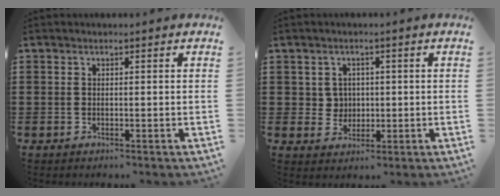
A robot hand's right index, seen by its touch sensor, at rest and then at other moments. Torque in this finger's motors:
{"motor_torque": [0.17, 0.35, -0.04, -0.01]}